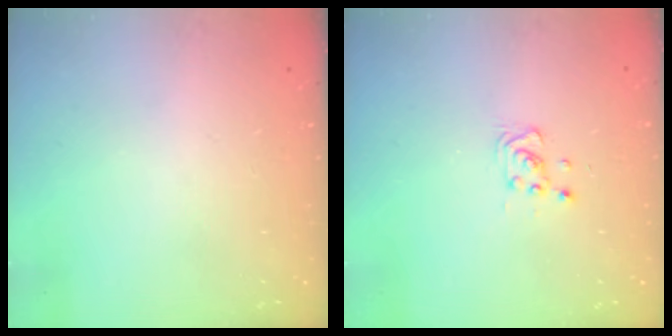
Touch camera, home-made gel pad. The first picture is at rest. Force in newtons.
{"total": 4.4, "press": 4.2, "slide": 1.1}